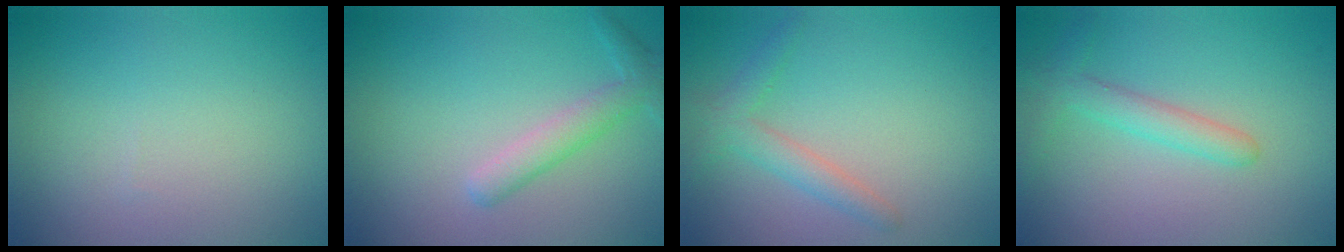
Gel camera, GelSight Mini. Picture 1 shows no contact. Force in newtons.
{"total": 2.6, "press": 2.5, "slide": 0.1}
{"total": 2.3, "press": 2.3, "slide": 0.1}
{"total": 2.4, "press": 2.4, "slide": 0.1}